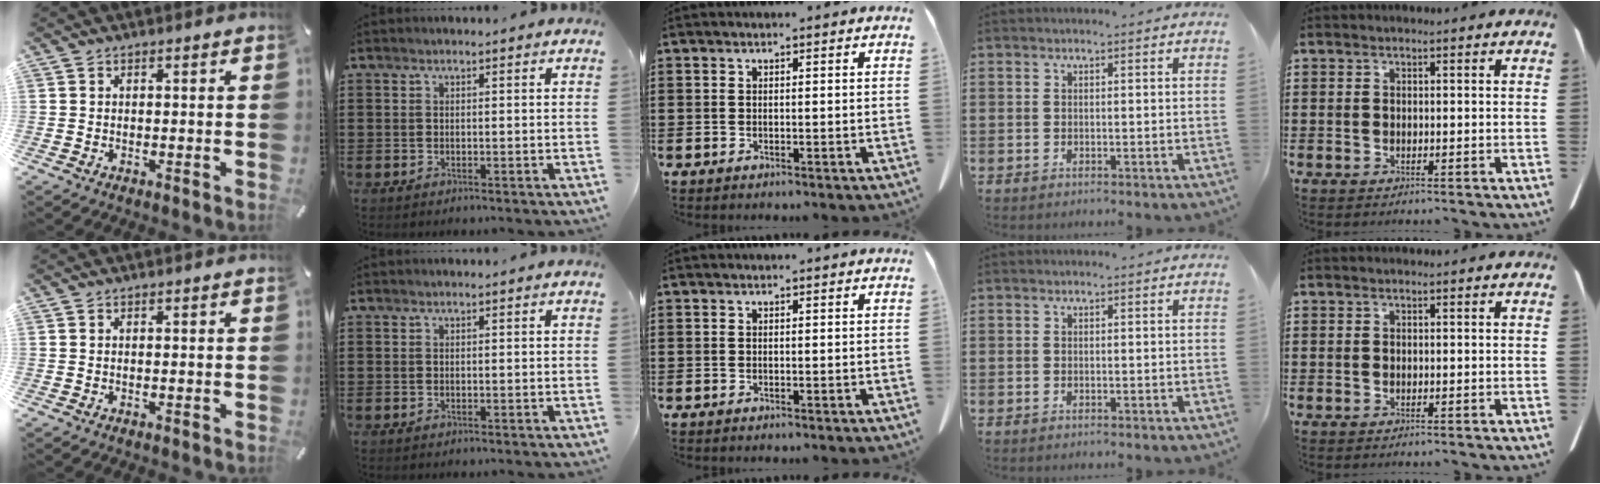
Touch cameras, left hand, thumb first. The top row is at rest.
{}